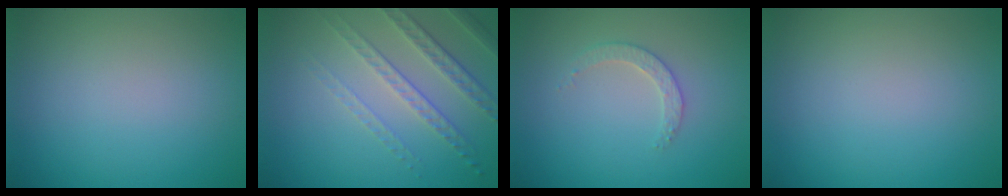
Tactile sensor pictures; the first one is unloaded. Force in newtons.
{"total": 4.6, "press": 3.1, "slide": 3.3}
{"total": 1.9, "press": 1.8, "slide": 0.6}
{"total": 0.0}